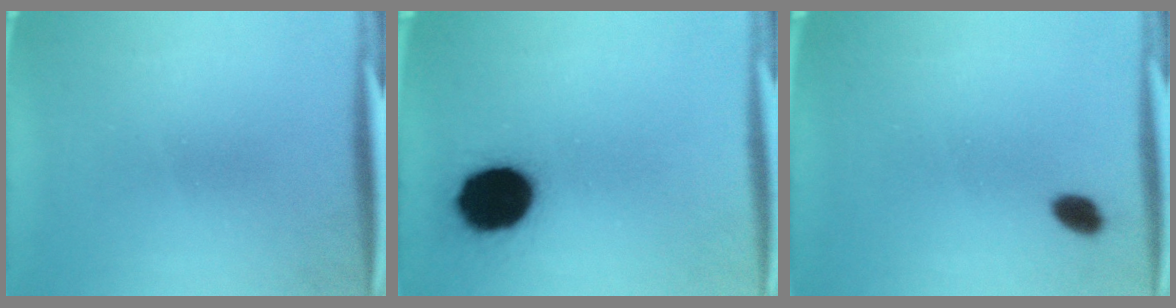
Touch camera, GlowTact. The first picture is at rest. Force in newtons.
{"total": 15.9}
{"total": 2.9}